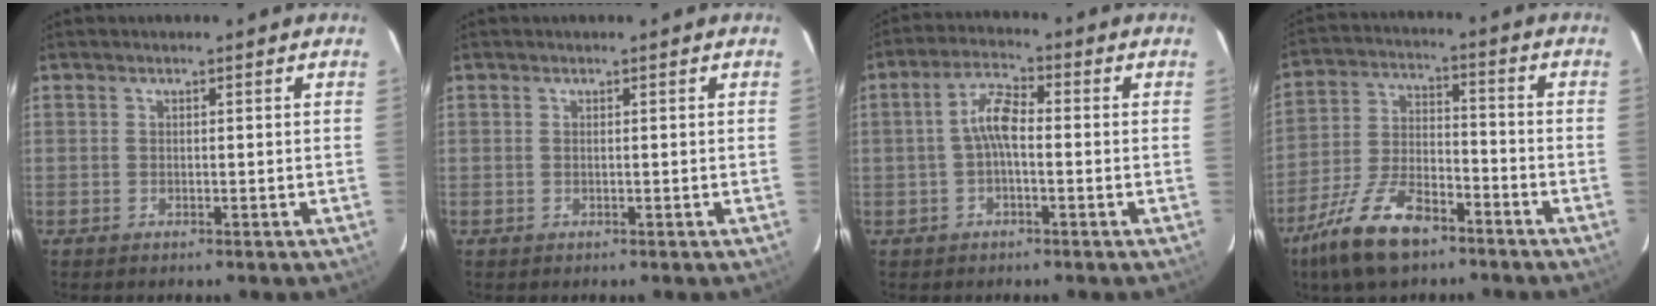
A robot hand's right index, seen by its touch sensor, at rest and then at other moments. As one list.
[{"total": 0.0}, {"total": 5.2, "force": [-0.7, 1.9, 4.8], "torque": [-0.099, 0.018, -0.016]}, {"total": 14.4, "force": [-9.9, 5.8, 8.7], "torque": [-0.194, -0.012, -0.180]}]